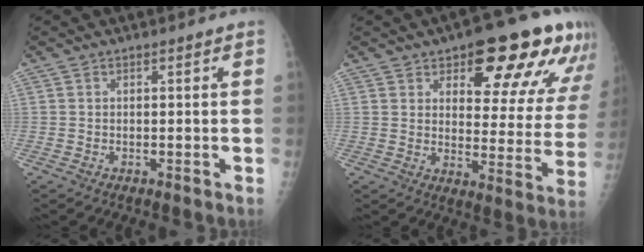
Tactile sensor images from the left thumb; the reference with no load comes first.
{"total": 20.2, "force": [11.6, 8.3, 14.4], "torque": [-0.133, -0.038, 0.158]}